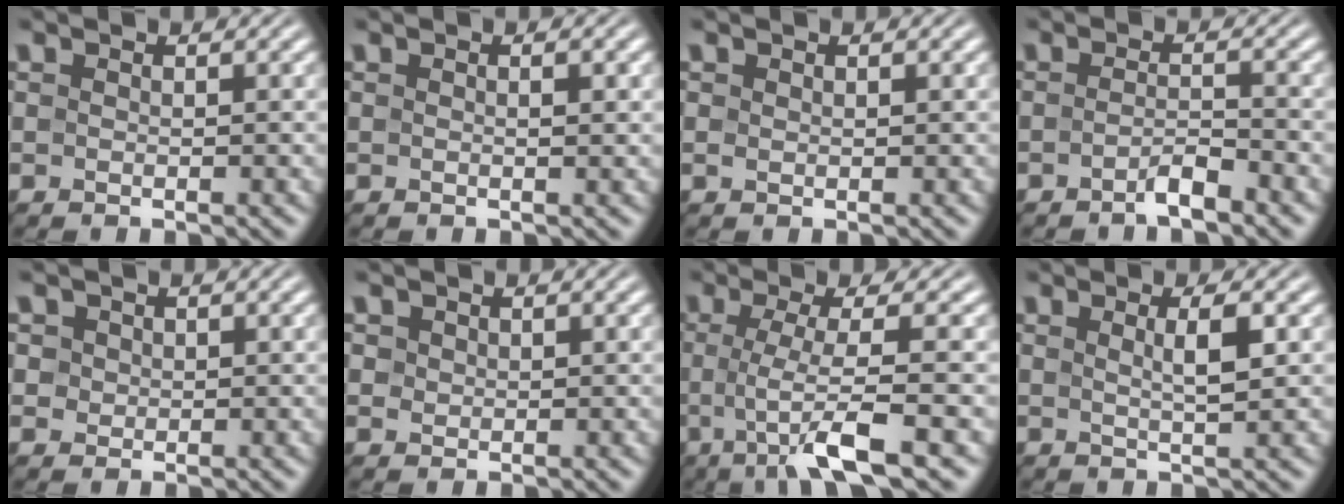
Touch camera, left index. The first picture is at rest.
{"total": 1.0, "force": [0.2, 0.1, 1.0], "torque": [-0.017, 0.002, 0.002]}
{"total": 0.6, "force": [0.2, 0.4, 0.4], "torque": [-0.008, 0.000, 0.005]}
{"total": 2.2, "force": [-1.4, 0.4, 1.6], "torque": [-0.028, 0.006, -0.031]}
{"total": 1.7, "force": [0.7, 1.5, 0.6], "torque": [-0.011, 0.004, 0.017]}
{"total": 1.0, "force": [0.5, 0.8, 0.3], "torque": [-0.003, -0.002, 0.012]}
{"total": 6.1, "force": [-1.2, 1.1, 5.8], "torque": [-0.100, -0.003, -0.027]}
{"total": 2.7, "force": [0.7, 0.5, 2.6], "torque": [-0.038, 0.002, 0.008]}